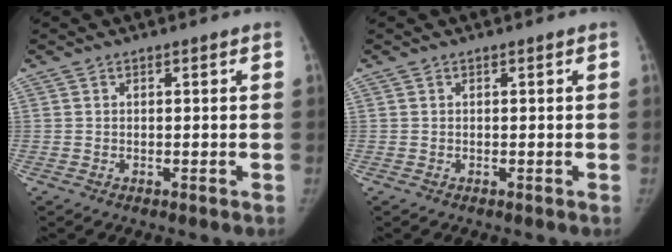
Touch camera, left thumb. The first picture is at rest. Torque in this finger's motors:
{"motor_torque": [0.07, -0.02, 0.47, -0.47, 0.09]}